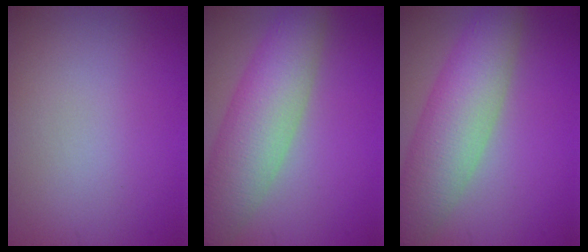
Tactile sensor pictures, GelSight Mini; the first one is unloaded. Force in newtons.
{"total": 7.0, "press": 7.0, "slide": 0.4}
{"total": 7.0, "press": 7.0, "slide": 0.4}